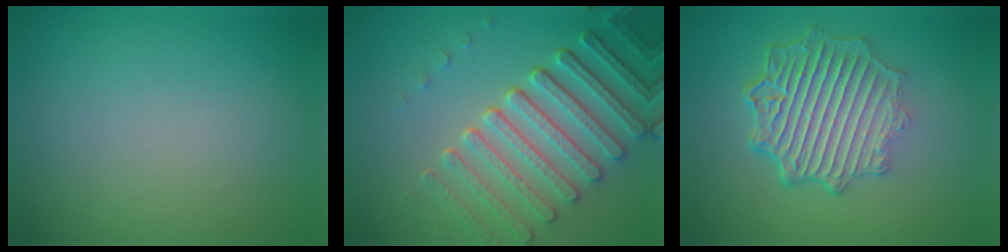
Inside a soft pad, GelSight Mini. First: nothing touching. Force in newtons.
{"total": 7.3, "press": 5.6, "slide": 4.8}
{"total": 6.9, "press": 5.3, "slide": 4.4}